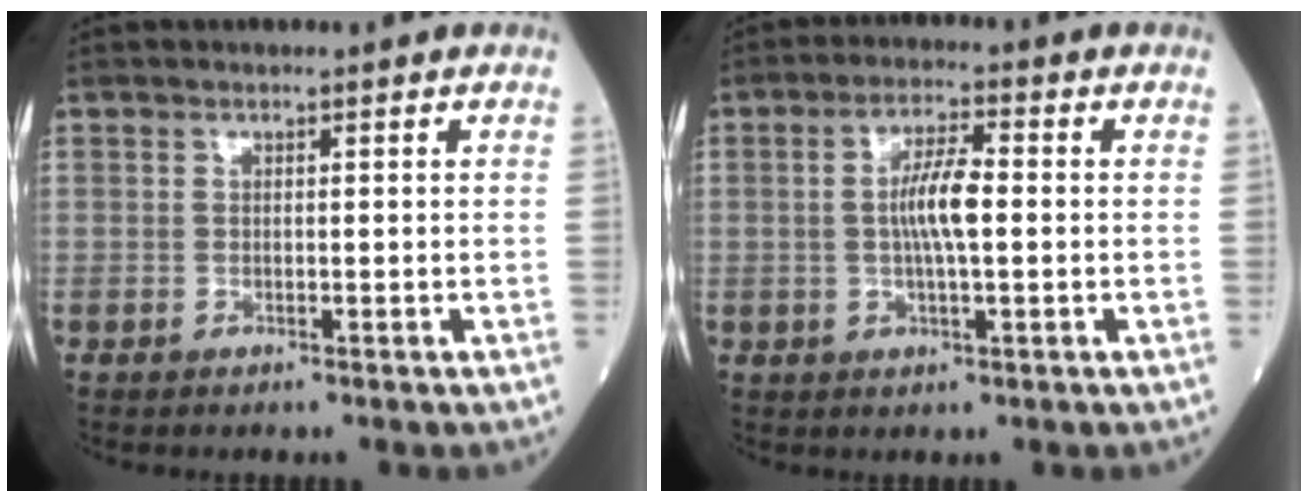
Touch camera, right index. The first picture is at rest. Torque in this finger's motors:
{"motor_torque": [0.94, 0.27, 0.34, 0.14]}